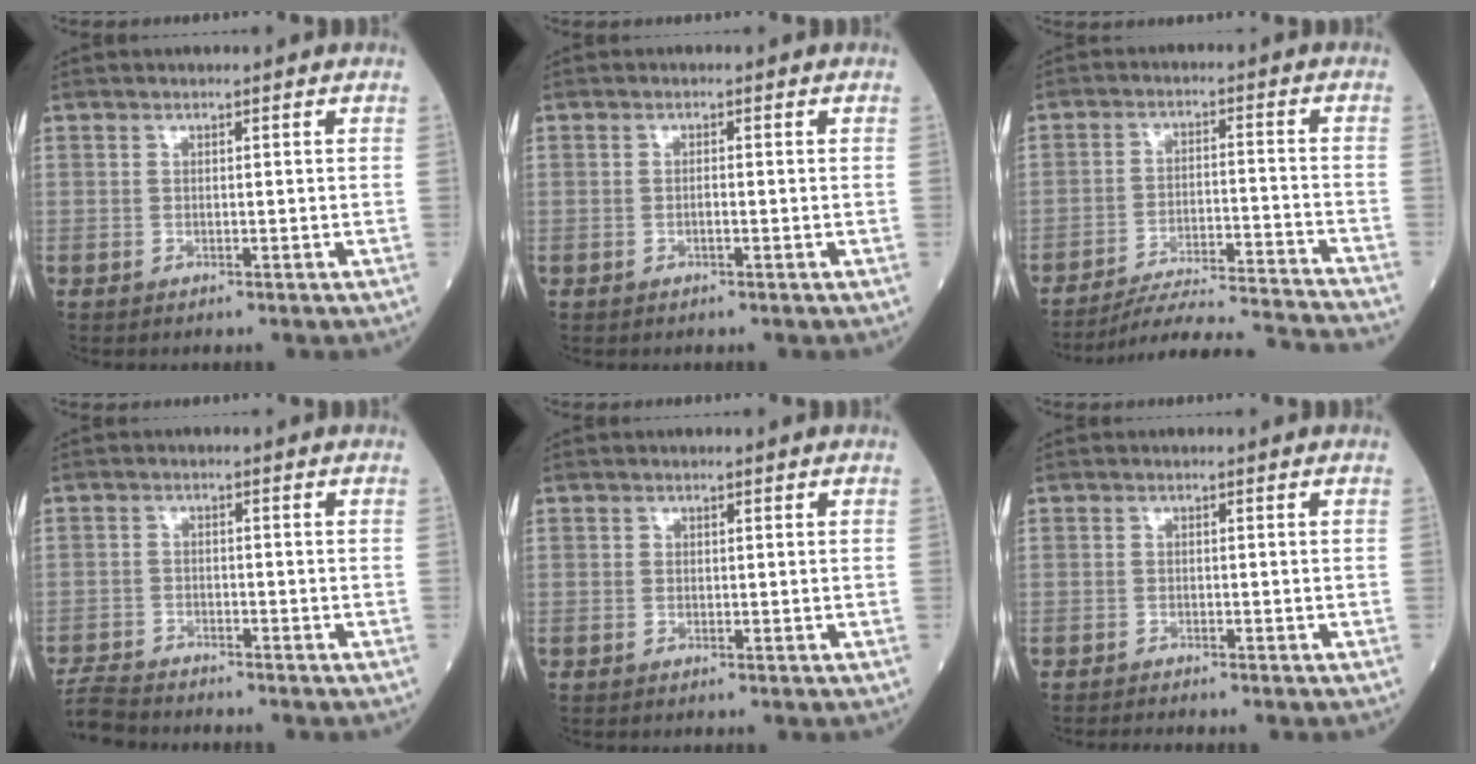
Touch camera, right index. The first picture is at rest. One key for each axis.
{"total": 0.8, "fx": -0.3, "fy": 0.1, "fz": 0.7, "tx": -0.013, "ty": 0.002, "tz": -0.005}
{"total": 16.6, "fx": -16.1, "fy": -1.5, "fz": 3.8, "tx": -0.054, "ty": -0.013, "tz": -0.235}
{"total": 5.2, "fx": -5.2, "fy": 0.5, "fz": 0.2, "tx": -0.004, "ty": -0.017, "tz": -0.102}
{"total": 0.0}
{"total": 1.2, "fx": -1.1, "fy": -0.4, "fz": 0.0, "tx": -0.005, "ty": -0.004, "tz": -0.021}